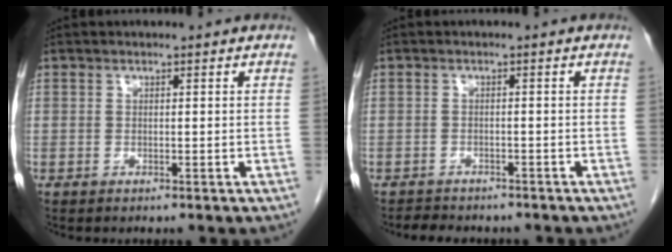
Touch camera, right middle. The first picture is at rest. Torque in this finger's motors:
{"motor_torque": [0.05, -0.04, 0.00, 0.00]}